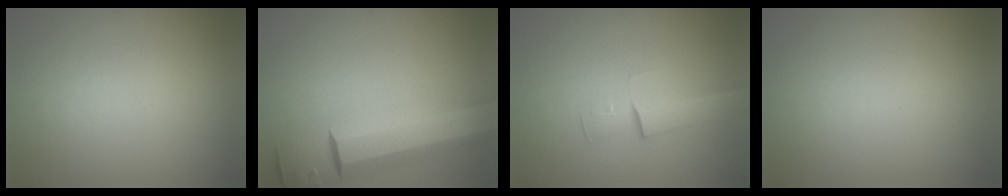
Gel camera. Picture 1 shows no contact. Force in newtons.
{"total": 8.7}
{"total": 2.9}
{"total": 0.0}